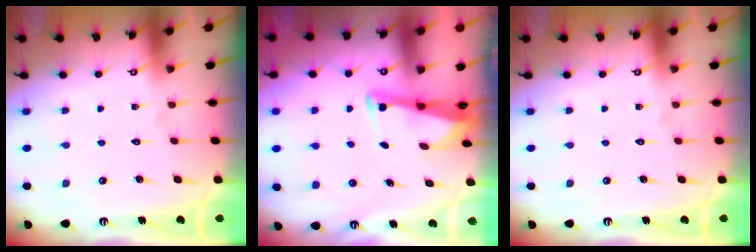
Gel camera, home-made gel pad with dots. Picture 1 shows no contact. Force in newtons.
{"total": 2.8, "press": 2.7, "slide": 0.4}
{"total": 0.0}